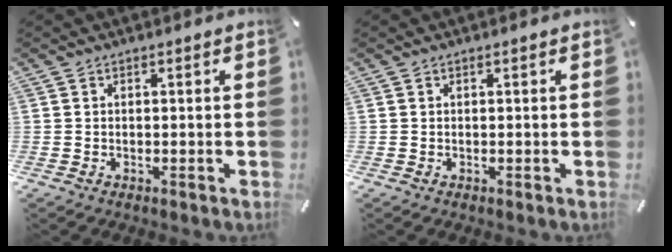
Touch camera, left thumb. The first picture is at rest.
{"total": 0.0}